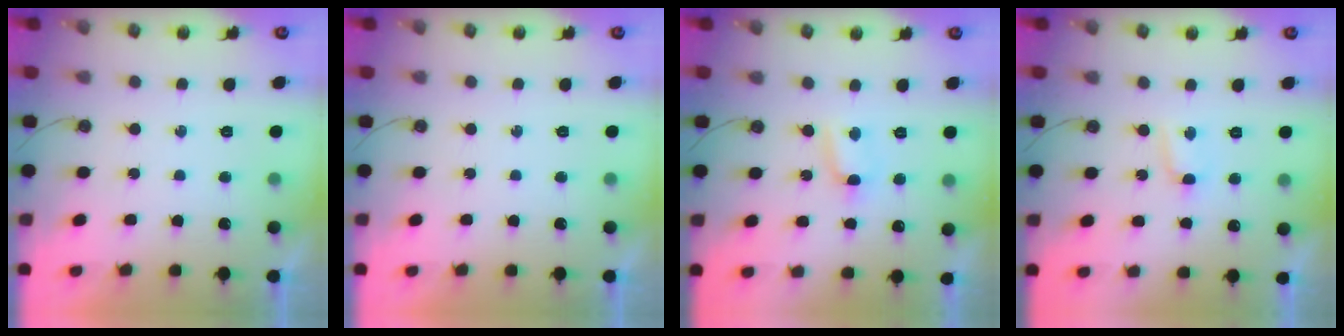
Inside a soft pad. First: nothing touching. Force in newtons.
{"total": 0.0}
{"total": 4.3, "press": 4.3, "slide": 0.4}
{"total": 2.5, "press": 2.3, "slide": 0.8}